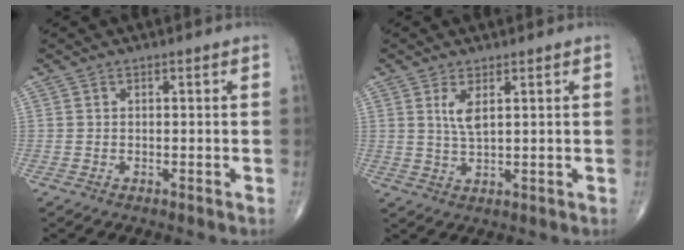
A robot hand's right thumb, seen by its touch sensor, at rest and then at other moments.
{"total": 3.5, "force": [1.4, 1.1, 3.1], "torque": [-0.065, -0.014, 0.033]}